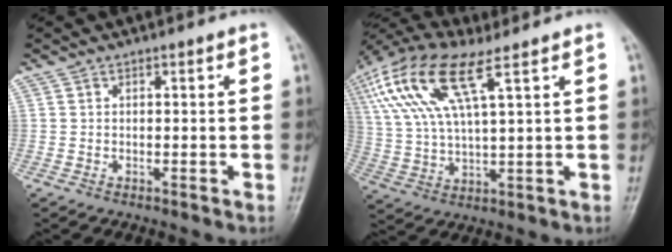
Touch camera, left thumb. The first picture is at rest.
{"total": 17.0, "force": [7.8, 5.6, 14.0], "torque": [-0.314, 0.006, 0.149]}